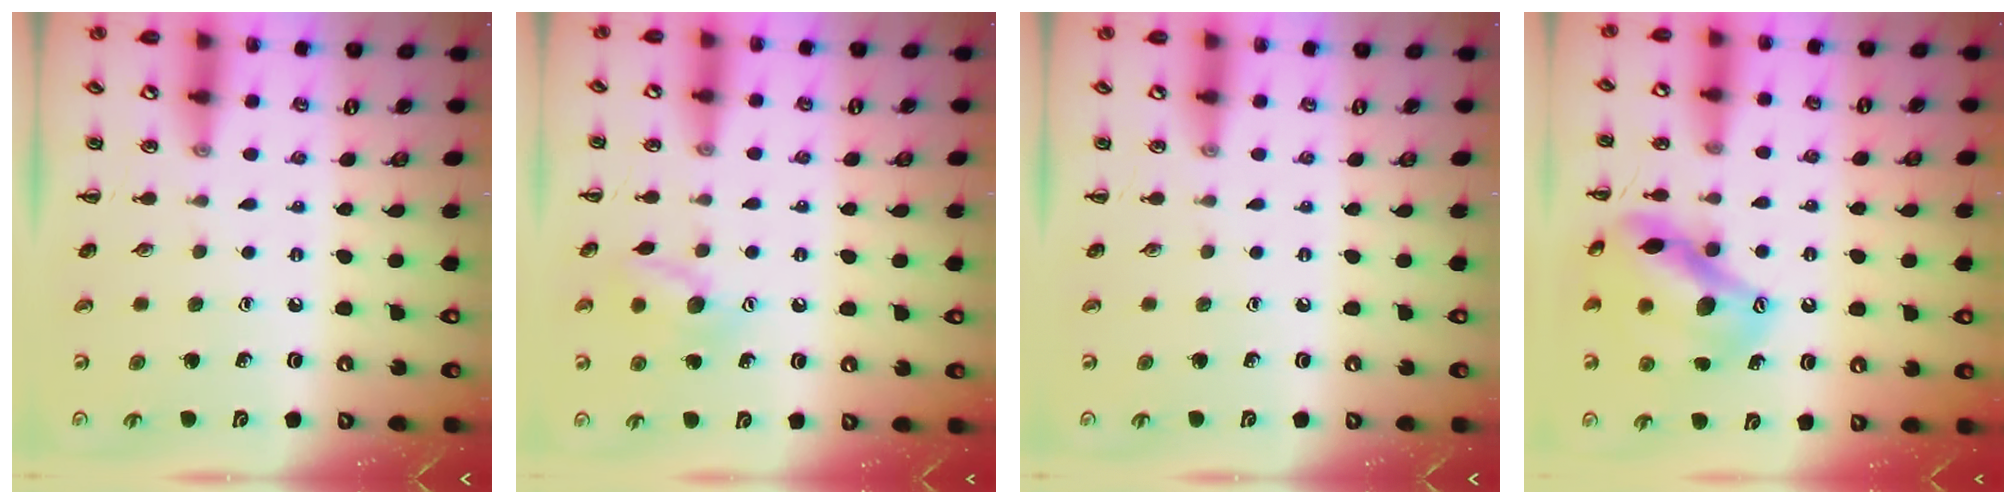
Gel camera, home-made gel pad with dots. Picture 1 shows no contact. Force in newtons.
{"total": 10.1, "press": 10.1, "slide": 0.6}
{"total": 0.0}
{"total": 15.5, "press": 15.0, "slide": 3.9}